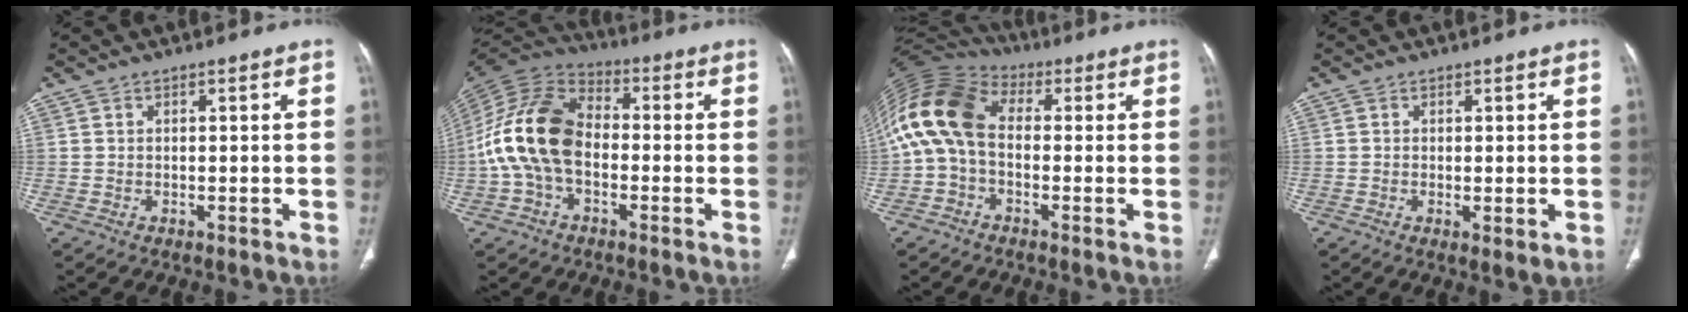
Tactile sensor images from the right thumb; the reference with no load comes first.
{"total": 15.4, "force": [-2.0, 10.1, 11.5], "torque": [-0.226, 0.036, -0.045]}
{"total": 13.7, "force": [0.2, 9.0, 10.4], "torque": [-0.214, 0.039, -0.010]}
{"total": 2.2, "force": [-0.3, 0.7, 2.1], "torque": [-0.042, -0.010, -0.006]}